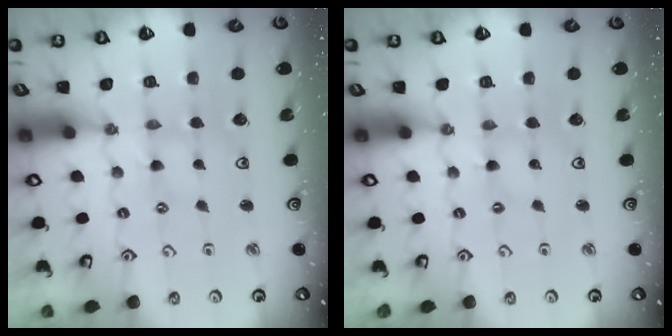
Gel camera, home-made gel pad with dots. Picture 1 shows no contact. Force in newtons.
{"total": 0.0}